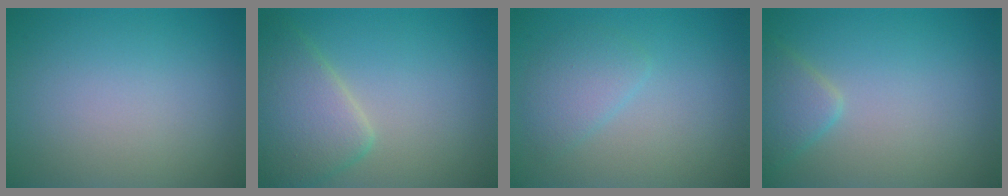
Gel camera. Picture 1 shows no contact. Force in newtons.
{"total": 4.9, "press": 4.9, "slide": 0.2}
{"total": 2.2, "press": 2.1, "slide": 0.1}
{"total": 2.3, "press": 2.3, "slide": 0.2}